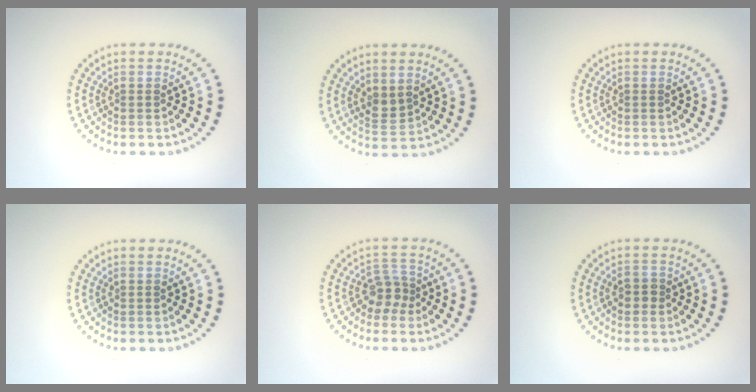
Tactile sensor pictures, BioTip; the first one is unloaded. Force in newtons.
{"total": 1.6, "press": 1.5, "slide": 0.7}
{"total": 0.0}
{"total": 0.0}
{"total": 2.3, "press": 1.8, "slide": 1.5}
{"total": 1.5, "press": 1.5, "slide": 0.4}